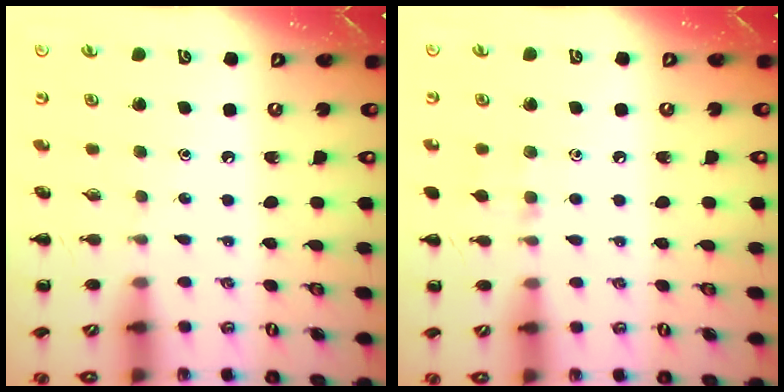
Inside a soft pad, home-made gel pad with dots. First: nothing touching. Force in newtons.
{"total": 6.1, "press": 5.8, "slide": 1.9}